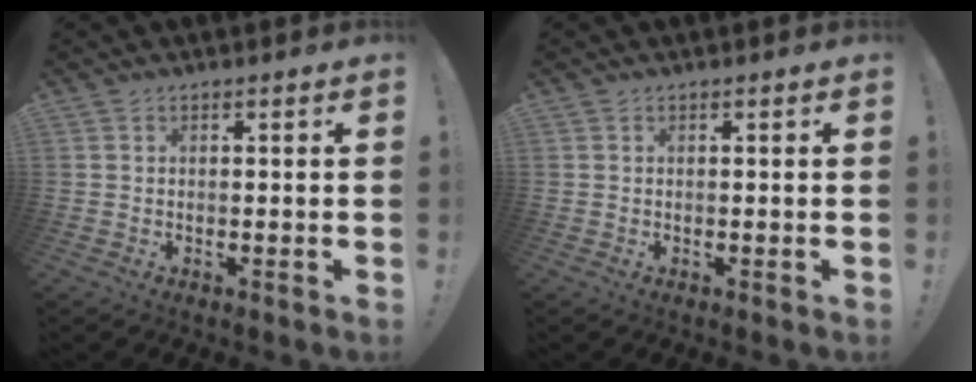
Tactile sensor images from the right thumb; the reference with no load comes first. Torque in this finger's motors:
{"motor_torque": [0.01, 0.02, 0.00, 0.00, 0.00]}